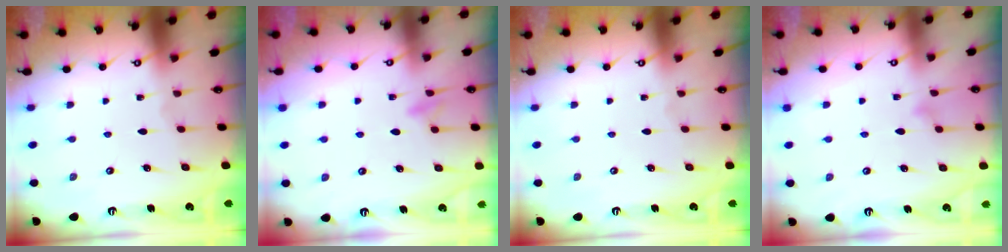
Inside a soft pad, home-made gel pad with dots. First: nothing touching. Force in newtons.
{"total": 8.1, "press": 8.1, "slide": 0.7}
{"total": 0.0}
{"total": 7.1, "press": 7.1, "slide": 0.5}